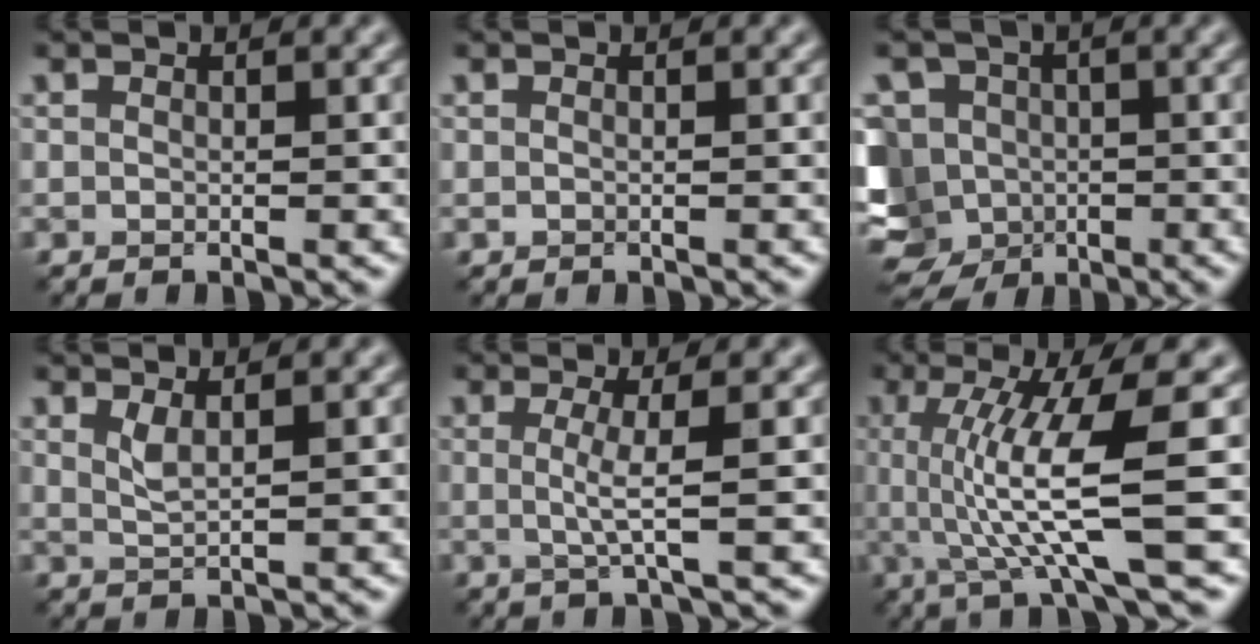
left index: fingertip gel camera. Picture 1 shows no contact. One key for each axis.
{"total": 0.0}
{"total": 9.8, "fx": -4.1, "fy": 7.9, "fz": 4.1, "tx": -0.077, "ty": -0.001, "tz": -0.084}
{"total": 1.6, "fx": 0.9, "fy": 0.4, "fz": 1.2, "tx": -0.024, "ty": -0.002, "tz": 0.016}
{"total": 2.6, "fx": 0.1, "fy": 0.5, "fz": 2.5, "tx": -0.049, "ty": -0.003, "tz": -0.005}
{"total": 8.1, "fx": 0.1, "fy": 1.3, "fz": 8.0, "tx": -0.133, "ty": -0.008, "tz": 0.008}